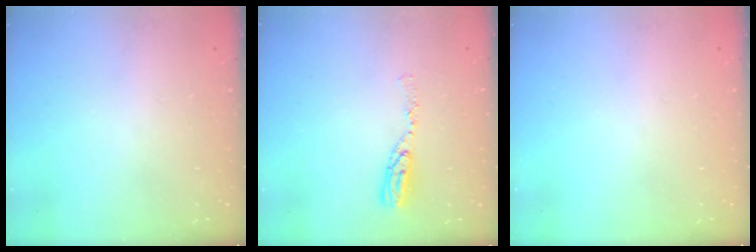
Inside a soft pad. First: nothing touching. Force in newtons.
{"total": 7.0, "press": 7.0, "slide": 0.6}
{"total": 0.0}